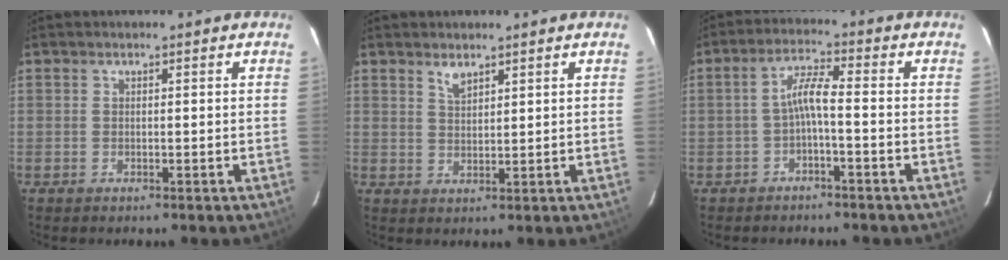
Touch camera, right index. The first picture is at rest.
{"total": 2.5, "force": [2.0, 0.9, 1.3], "torque": [-0.023, 0.000, 0.038]}
{"total": 4.0, "force": [-1.7, 0.2, 3.7], "torque": [-0.083, 0.013, -0.030]}